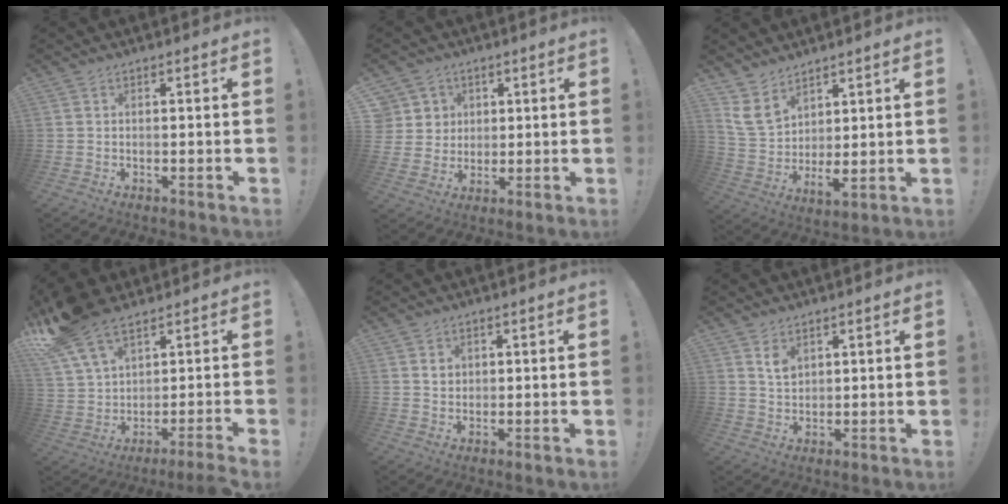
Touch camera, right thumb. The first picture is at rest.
{"total": 7.2, "force": [2.7, 6.5, 1.2], "torque": [-0.020, -0.019, 0.058]}
{"total": 8.2, "force": [5.6, 4.4, 4.1], "torque": [-0.088, -0.044, 0.115]}
{"total": 11.1, "force": [5.9, 4.1, 8.5], "torque": [-0.168, -0.024, 0.117]}
{"total": 2.5, "force": [1.0, 2.1, 1.0], "torque": [-0.001, -0.004, 0.015]}
{"total": 5.1, "force": [3.0, 3.6, 2.0], "torque": [-0.020, -0.020, 0.053]}